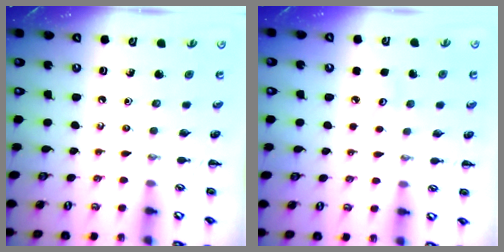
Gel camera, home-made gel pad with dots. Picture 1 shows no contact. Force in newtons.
{"total": 2.8, "press": 2.7, "slide": 0.8}